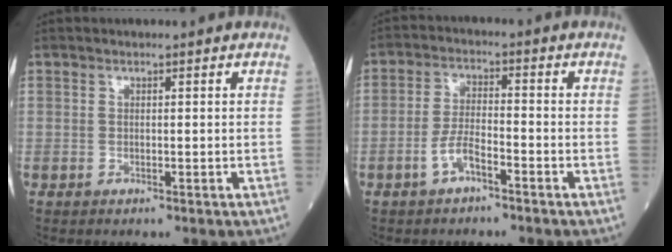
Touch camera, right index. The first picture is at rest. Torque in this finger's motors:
{"motor_torque": [-0.13, -0.11, -0.04, 0.03]}